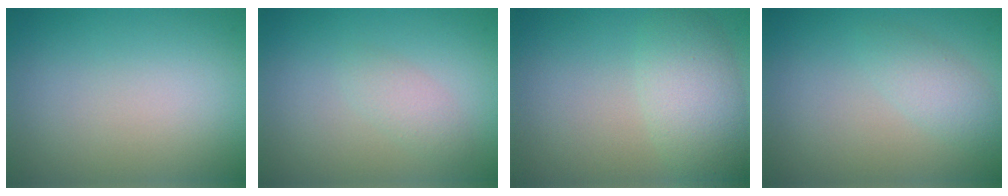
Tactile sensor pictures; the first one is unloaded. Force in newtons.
{"total": 1.3, "press": 1.3, "slide": 0.0}
{"total": 3.9, "press": 3.9, "slide": 0.3}
{"total": 1.9, "press": 1.9, "slide": 0.1}